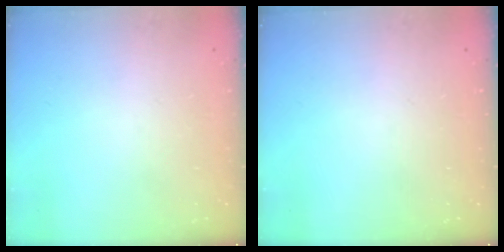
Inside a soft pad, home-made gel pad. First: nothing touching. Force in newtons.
{"total": 0.0}